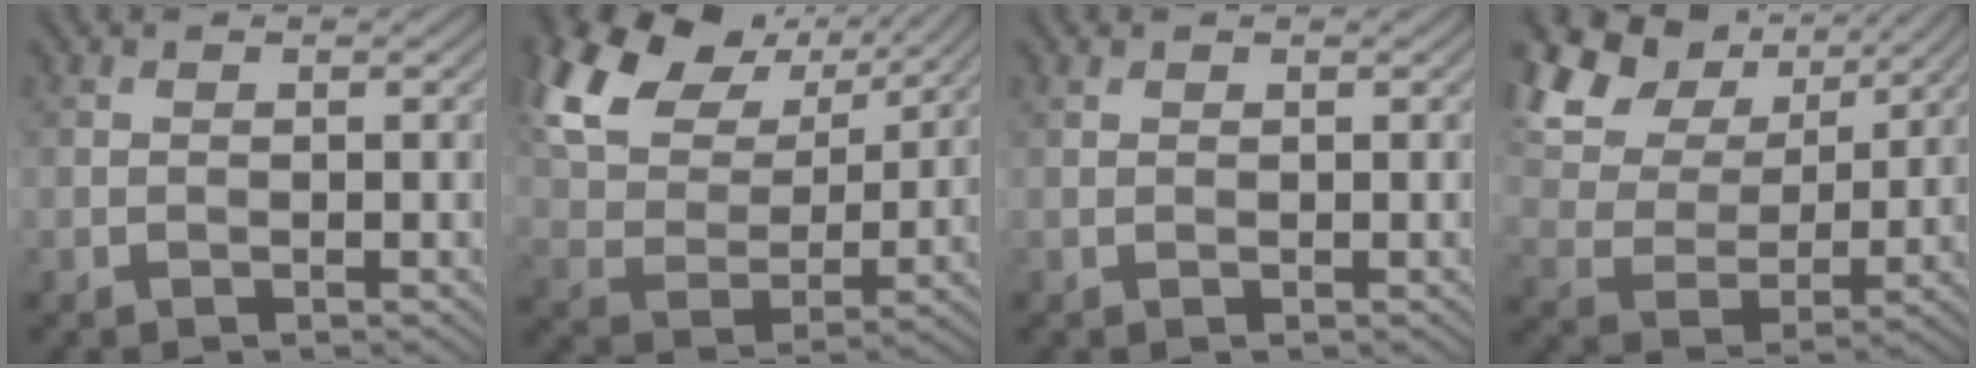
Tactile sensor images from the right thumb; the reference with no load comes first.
{"total": 16.1, "force": [9.3, 9.3, 9.4], "torque": [-0.255, 0.039, 0.155]}
{"total": 0.6, "force": [0.5, 0.3, 0.1], "torque": [-0.002, 0.000, 0.011]}
{"total": 14.9, "force": [8.5, 8.9, 8.5], "torque": [-0.231, 0.025, 0.154]}